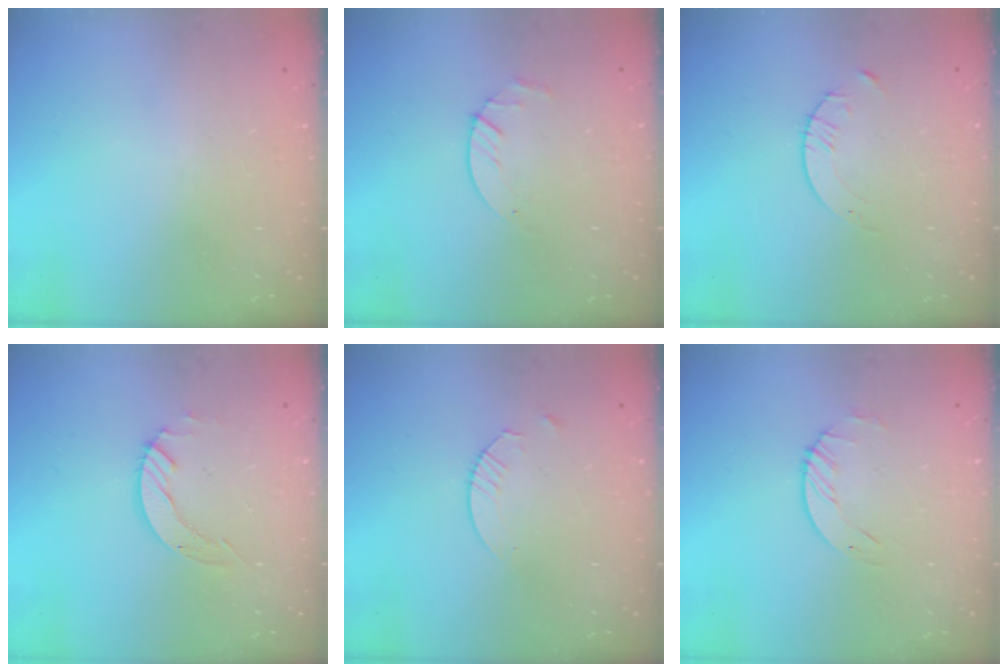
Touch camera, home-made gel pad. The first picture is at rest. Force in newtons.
{"total": 2.9, "press": 2.9, "slide": 0.4}
{"total": 2.1, "press": 2.1, "slide": 0.3}
{"total": 4.2, "press": 4.2, "slide": 0.2}
{"total": 2.4, "press": 2.4, "slide": 0.3}
{"total": 1.6, "press": 1.6, "slide": 0.2}